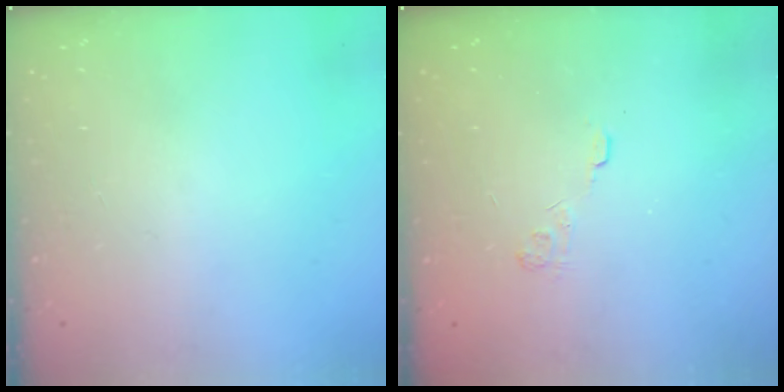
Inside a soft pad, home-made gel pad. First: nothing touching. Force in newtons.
{"total": 2.4, "press": 1.9, "slide": 1.5}